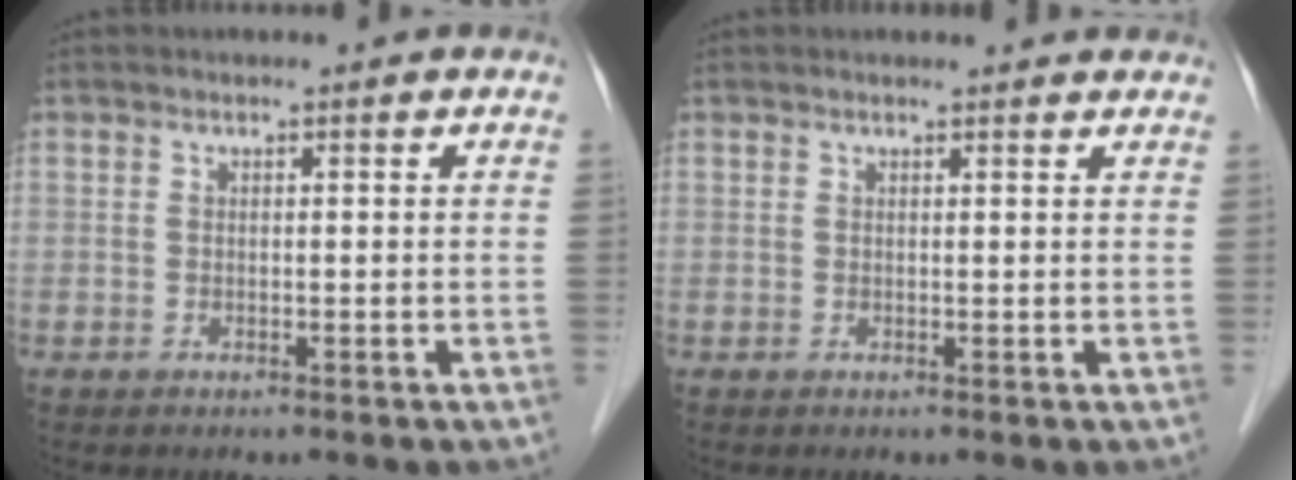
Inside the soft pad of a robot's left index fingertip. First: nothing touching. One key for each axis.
{"total": 3.3, "fx": 3.3, "fy": 0.5, "fz": 0.6, "tx": -0.012, "ty": 0.010, "tz": 0.030}